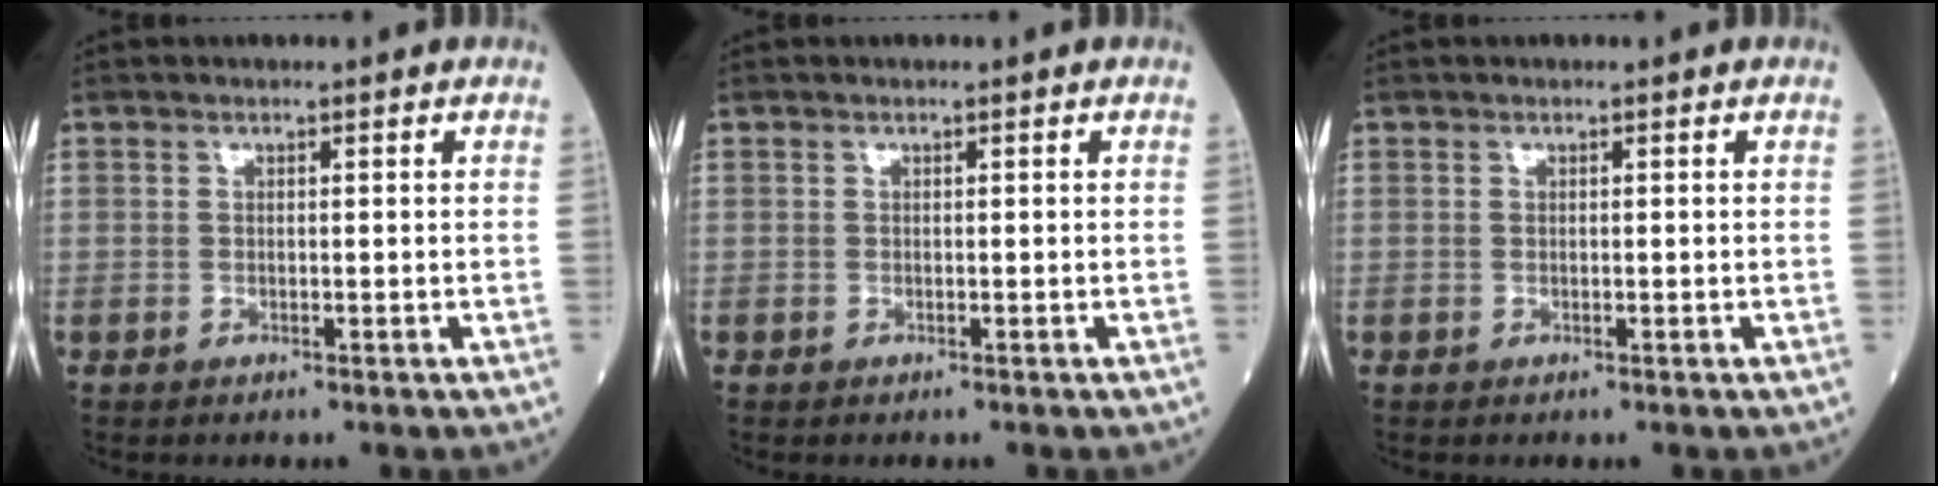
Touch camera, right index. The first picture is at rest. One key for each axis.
{"total": 0.0}
{"total": 0.0}